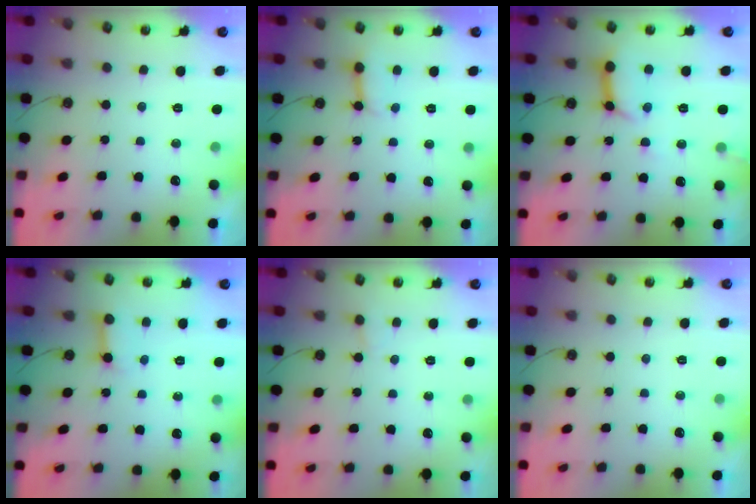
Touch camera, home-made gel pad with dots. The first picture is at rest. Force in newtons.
{"total": 4.0, "press": 3.9, "slide": 0.6}
{"total": 12.3, "press": 12.3, "slide": 1.3}
{"total": 5.1, "press": 5.1, "slide": 0.6}
{"total": 2.3, "press": 2.3, "slide": 0.1}
{"total": 0.0}